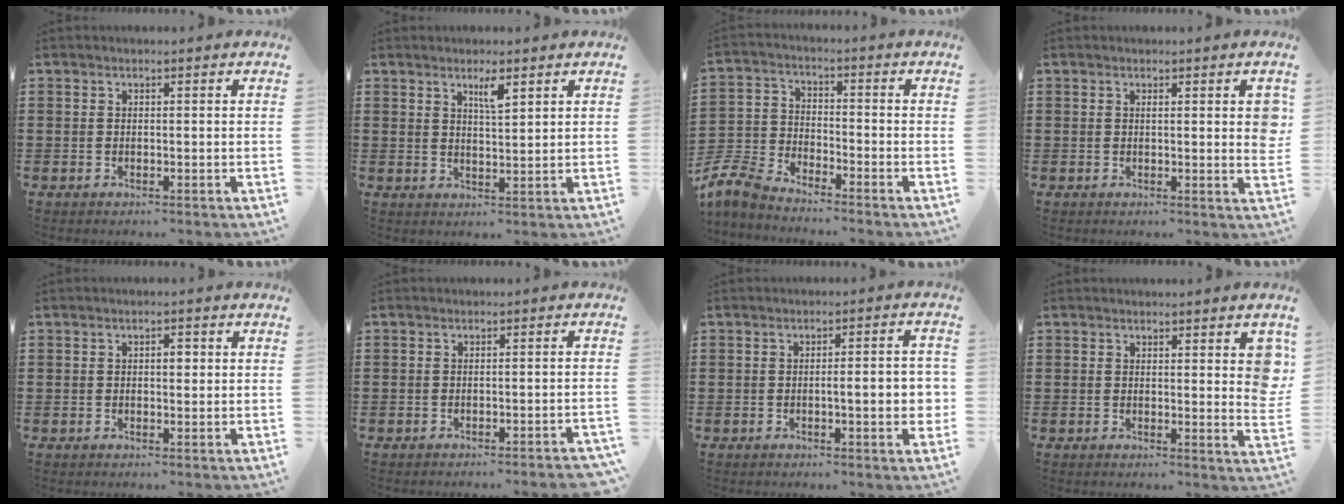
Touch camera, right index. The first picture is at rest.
{"total": 3.3, "force": [2.1, 0.7, 2.5], "torque": [-0.046, 0.001, 0.032]}
{"total": 6.3, "force": [-6.0, 1.2, 1.6], "torque": [-0.066, -0.004, -0.129]}
{"total": 2.4, "force": [0.6, 0.3, 2.3], "torque": [-0.030, -0.005, 0.006]}
{"total": 1.6, "force": [0.2, 0.7, 1.4], "torque": [-0.028, 0.006, 0.001]}
{"total": 1.7, "force": [-1.5, -0.2, 0.6], "torque": [-0.011, 0.000, -0.030]}
{"total": 5.3, "force": [-0.8, 0.6, 5.2], "torque": [-0.068, -0.007, -0.017]}
{"total": 3.0, "force": [1.5, 1.0, 2.4], "torque": [-0.026, -0.005, 0.023]}